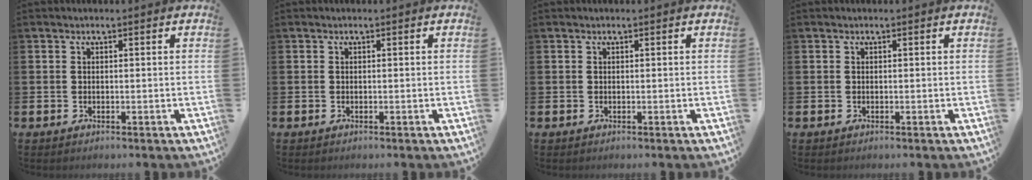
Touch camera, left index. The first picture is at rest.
{"total": 0.0}
{"total": 0.0}
{"total": 0.0}